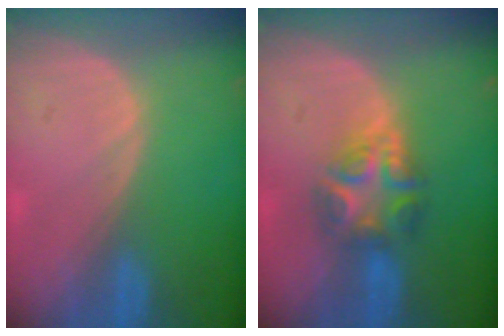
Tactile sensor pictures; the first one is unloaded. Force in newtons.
{"total": 6.5, "press": 6.1, "slide": 2.3}